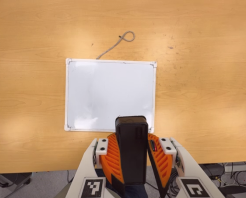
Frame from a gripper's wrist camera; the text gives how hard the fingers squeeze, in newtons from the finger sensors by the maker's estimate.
{"total": 10.6, "left": 10.3, "right": 10.8}